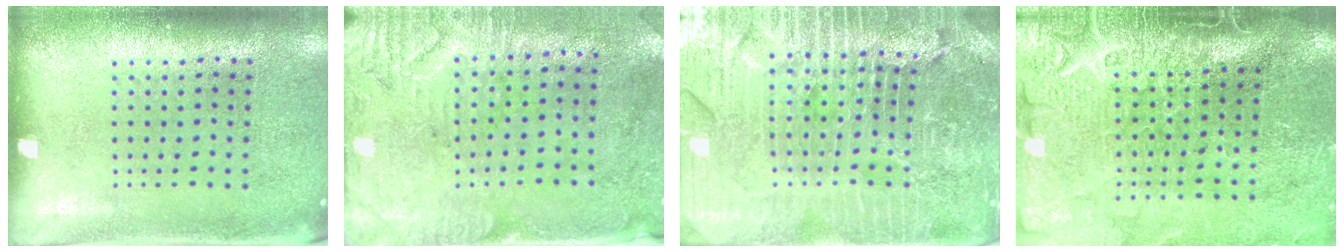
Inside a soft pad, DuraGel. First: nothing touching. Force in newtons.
{"total": 3.1, "press": 2.5, "slide": 1.7}
{"total": 5.7, "press": 5.1, "slide": 2.4}
{"total": 4.4, "press": 3.7, "slide": 2.4}